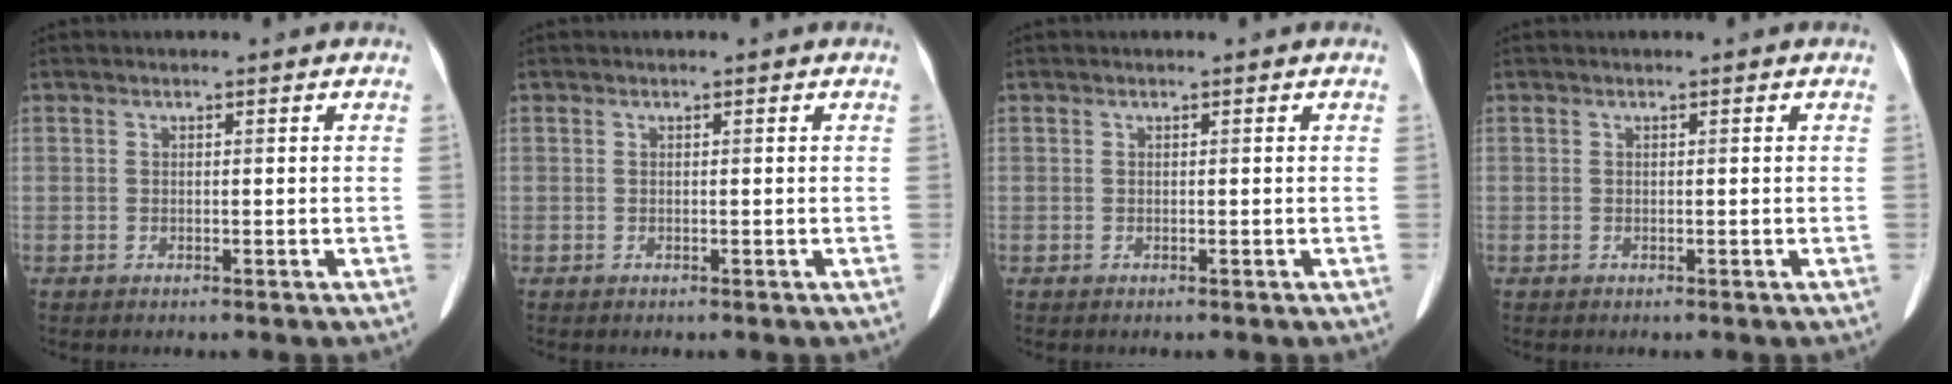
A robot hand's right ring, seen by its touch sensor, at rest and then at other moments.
{"total": 0.0}
{"total": 0.0}
{"total": 0.0}